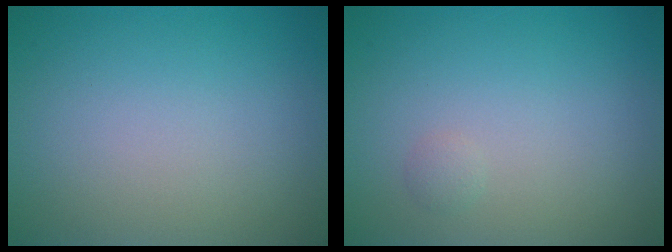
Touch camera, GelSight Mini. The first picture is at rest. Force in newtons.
{"total": 0.6, "press": 0.6, "slide": 0.1}